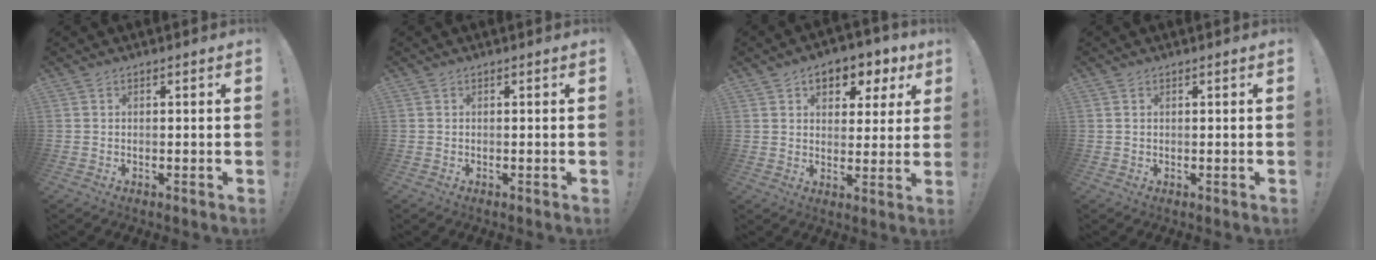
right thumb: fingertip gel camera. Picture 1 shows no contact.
{"total": 0.0}
{"total": 8.1, "force": [4.2, 5.5, 4.2], "torque": [-0.053, -0.022, 0.077]}
{"total": 0.8, "force": [0.5, 0.5, 0.4], "torque": [-0.007, 0.000, 0.010]}